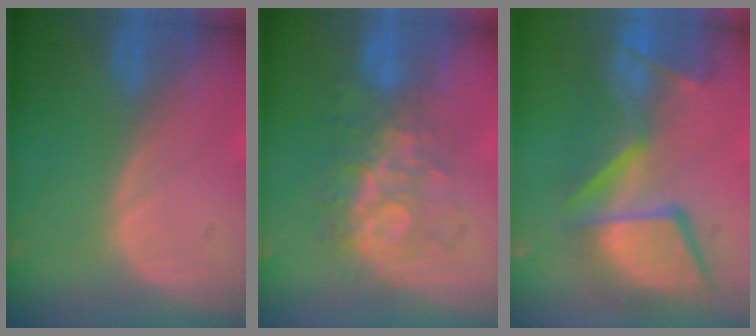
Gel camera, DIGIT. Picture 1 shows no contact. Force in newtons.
{"total": 7.7, "press": 7.4, "slide": 2.1}
{"total": 11.8, "press": 10.8, "slide": 4.7}